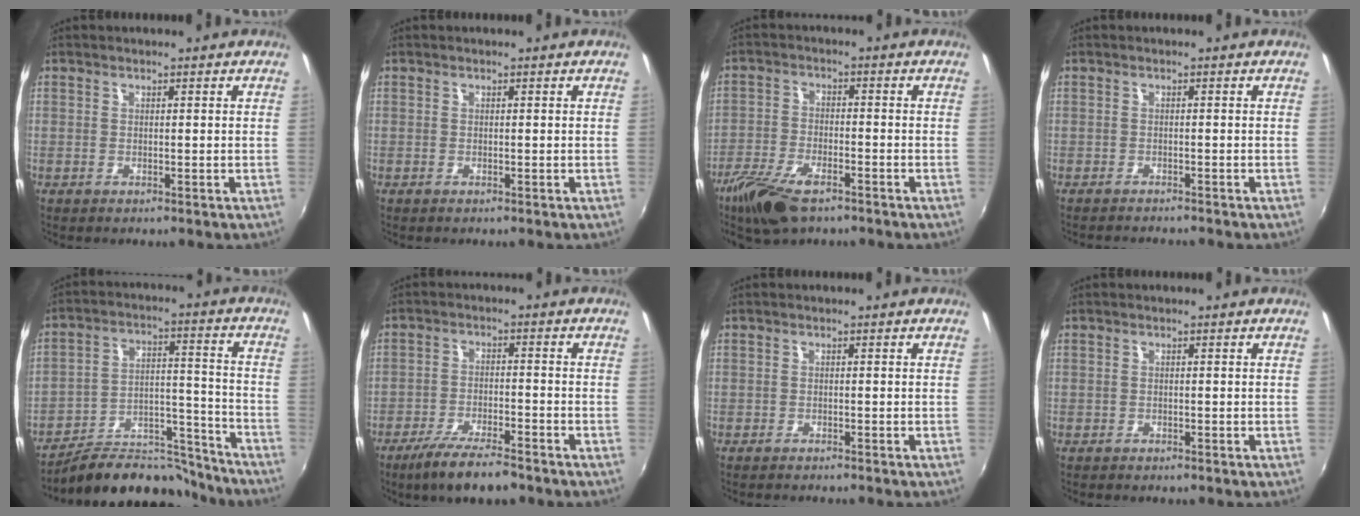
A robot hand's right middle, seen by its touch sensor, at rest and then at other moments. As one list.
[{"total": 0.0}, {"total": 10.1, "force": [-6.9, 3.8, 6.3], "torque": [-0.154, -0.023, -0.136]}, {"total": 3.3, "force": [-3.2, 0.3, 0.9], "torque": [-0.028, -0.014, -0.053]}, {"total": 15.0, "force": [-13.3, 6.0, 3.5], "torque": [-0.051, 0.055, -0.197]}, {"total": 9.3, "force": [-7.4, 1.8, 5.4], "torque": [-0.122, -0.019, -0.127]}, {"total": 1.8, "force": [-1.7, 0.1, 0.5], "torque": [-0.019, -0.012, -0.030]}, {"total": 0.9, "force": [-0.8, 0.4, 0.1], "torque": [-0.007, -0.002, -0.013]}]